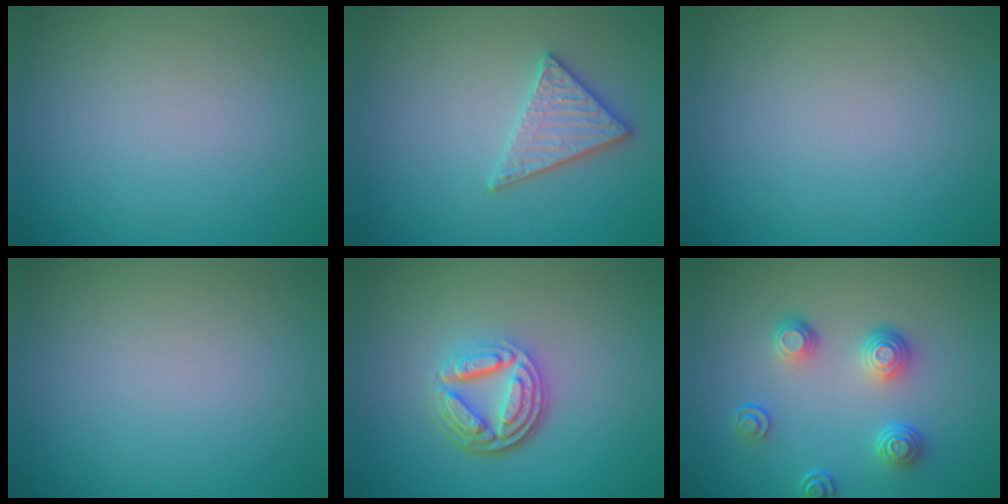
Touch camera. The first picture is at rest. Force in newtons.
{"total": 2.8, "press": 2.7, "slide": 0.7}
{"total": 0.0}
{"total": 0.0}
{"total": 5.0, "press": 3.5, "slide": 3.6}
{"total": 3.6, "press": 2.9, "slide": 2.2}